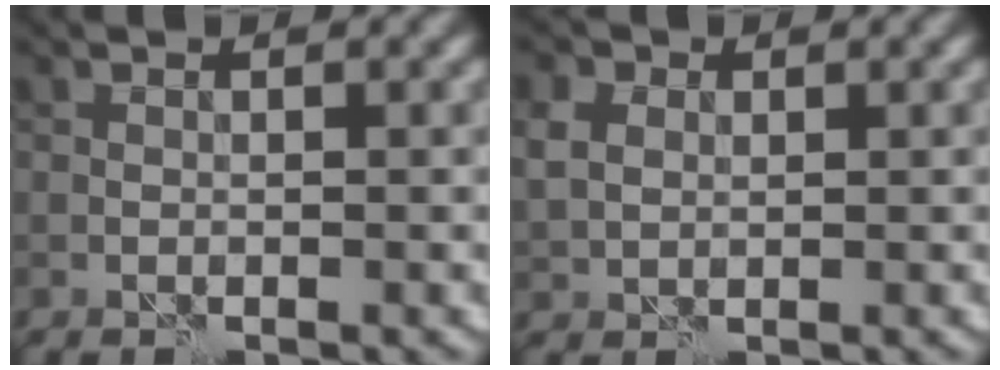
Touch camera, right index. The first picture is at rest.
{"total": 2.4, "force": [0.7, 1.9, 1.3], "torque": [-0.032, 0.004, 0.011]}